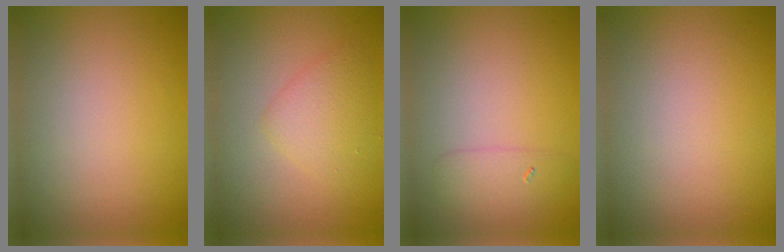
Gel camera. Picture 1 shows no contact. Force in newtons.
{"total": 2.6, "press": 2.6, "slide": 0.1}
{"total": 1.8, "press": 1.8, "slide": 0.1}
{"total": 0.0}